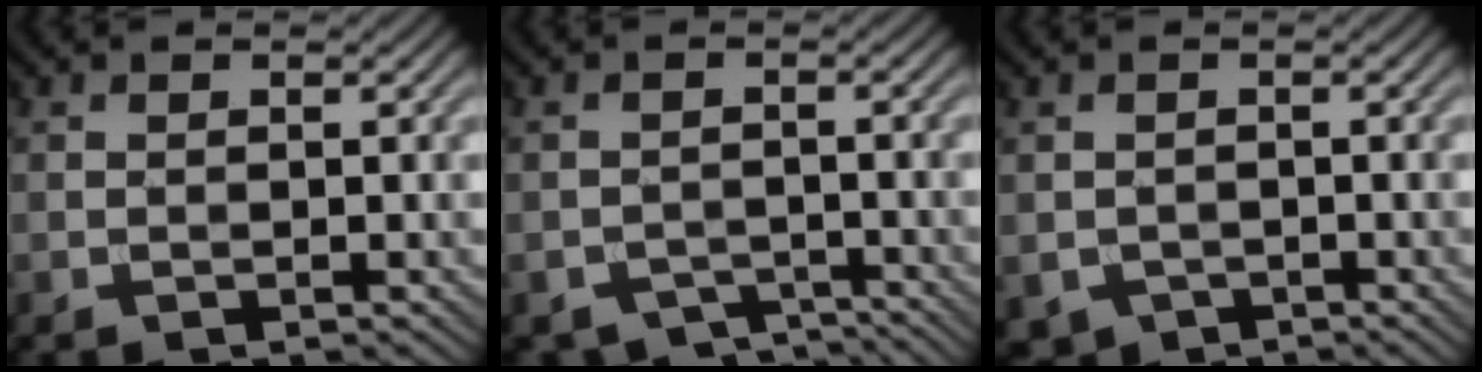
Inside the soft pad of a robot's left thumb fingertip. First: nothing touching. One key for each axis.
{"total": 3.9, "fx": -3.2, "fy": 1.8, "fz": 1.2, "tx": -0.016, "ty": -0.010, "tz": -0.053}
{"total": 1.9, "fx": -0.9, "fy": 1.6, "fz": 0.5, "tx": -0.017, "ty": -0.013, "tz": -0.017}